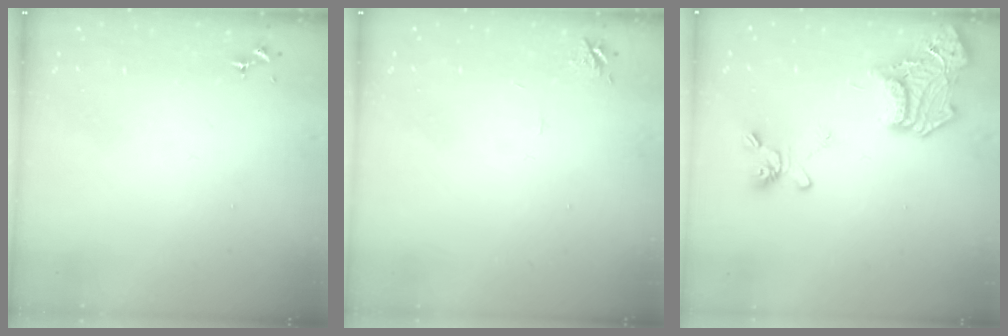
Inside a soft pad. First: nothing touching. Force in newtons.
{"total": 5.8, "press": 5.8, "slide": 0.7}
{"total": 19.7, "press": 19.6, "slide": 1.9}